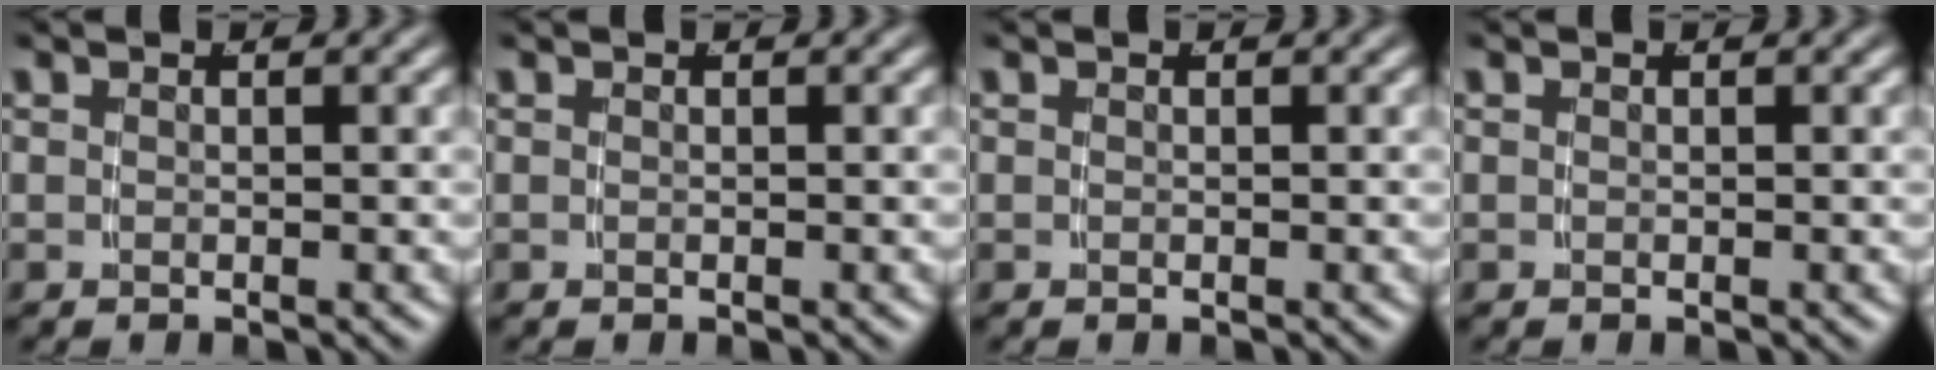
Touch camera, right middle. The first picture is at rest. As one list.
[{"total": 0.0}, {"total": 0.0}, {"total": 0.0}]